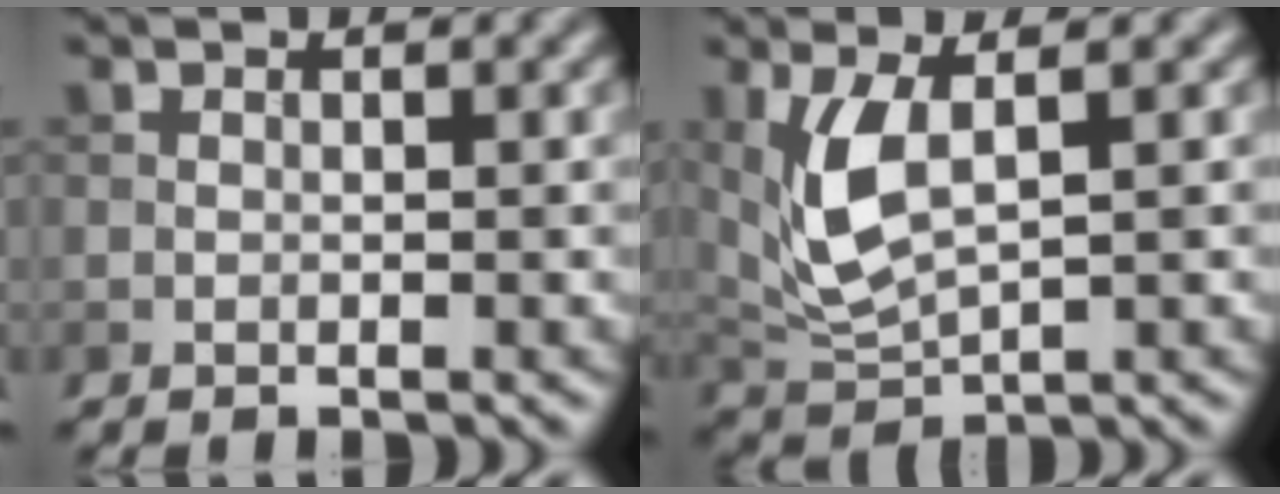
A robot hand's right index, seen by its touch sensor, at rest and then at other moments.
{"total": 4.9, "force": [1.2, 2.1, 4.3], "torque": [-0.106, -0.006, 0.032]}